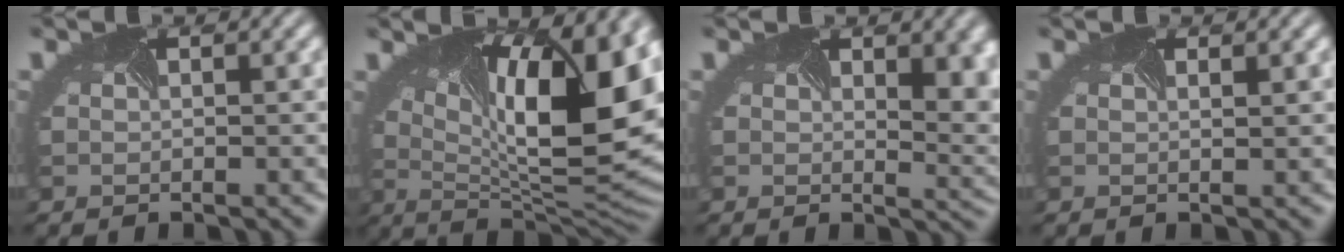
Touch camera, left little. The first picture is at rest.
{"total": 16.3, "force": [4.2, 6.5, 14.3], "torque": [-0.193, 0.006, 0.073]}
{"total": 8.8, "force": [3.1, 4.5, 6.8], "torque": [-0.075, 0.001, 0.055]}
{"total": 1.0, "force": [0.6, 0.4, 0.6], "torque": [0.002, 0.008, -0.008]}